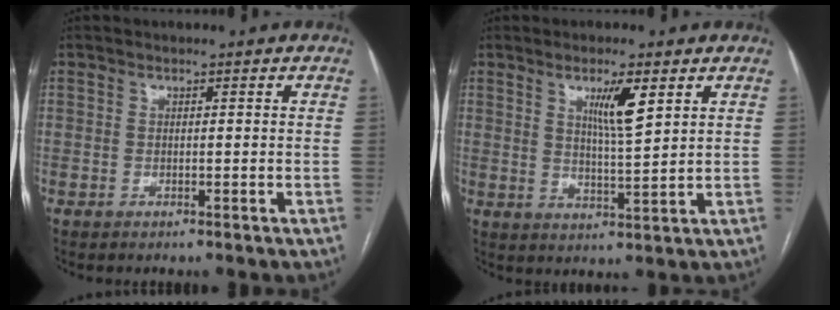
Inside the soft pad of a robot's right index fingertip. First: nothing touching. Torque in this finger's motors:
{"motor_torque": [0.62, 0.58, 0.47, 0.10]}